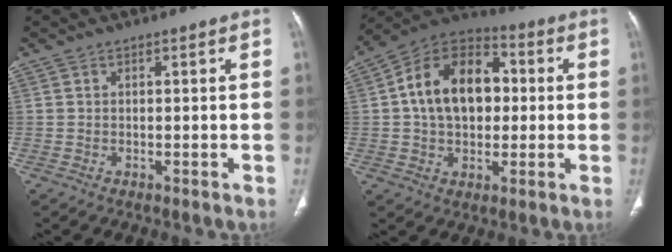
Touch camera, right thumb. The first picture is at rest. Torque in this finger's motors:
{"motor_torque": [-0.50, 1.10, 0.50, 0.30, 0.18]}